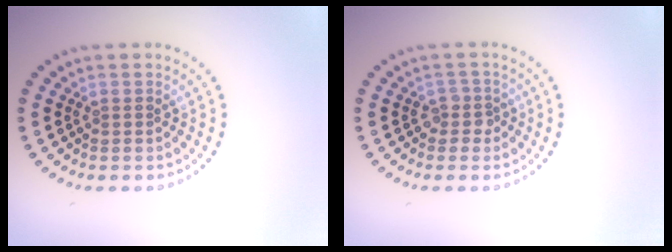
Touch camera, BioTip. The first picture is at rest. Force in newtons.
{"total": 1.5, "press": 1.1, "slide": 0.9}